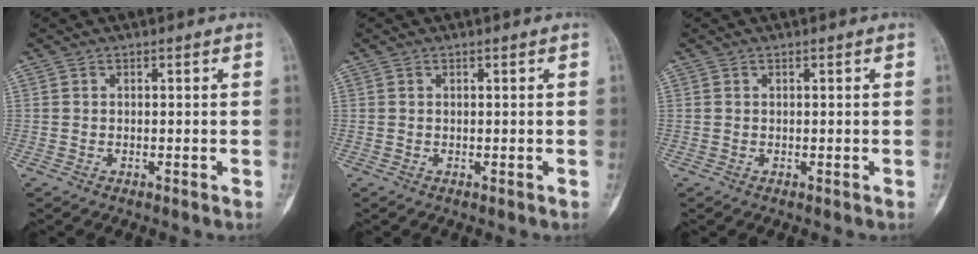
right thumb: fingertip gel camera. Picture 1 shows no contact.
{"total": 0.0}
{"total": 0.0}